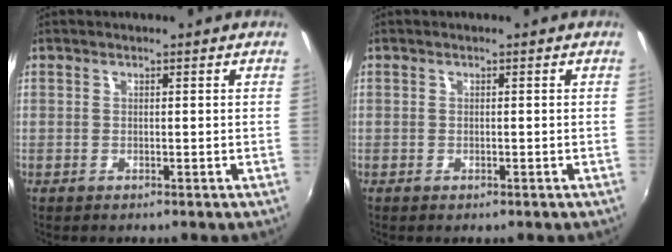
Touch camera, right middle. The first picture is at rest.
{"total": 0.6, "force": [-0.4, 0.3, 0.2], "torque": [-0.005, -0.003, -0.007]}